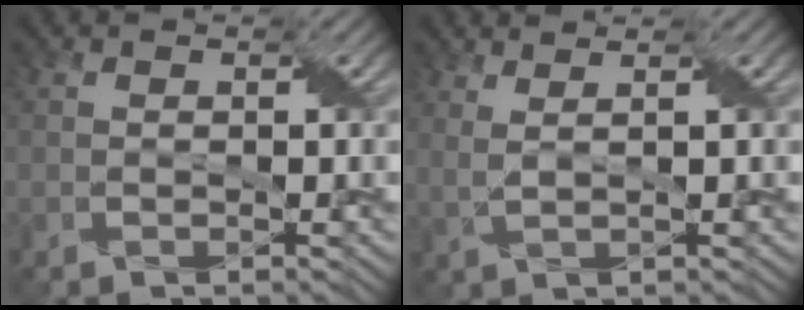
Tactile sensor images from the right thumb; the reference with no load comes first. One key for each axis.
{"total": 3.1, "fx": 2.0, "fy": 0.8, "fz": 2.1, "tx": -0.036, "ty": 0.005, "tz": 0.022}